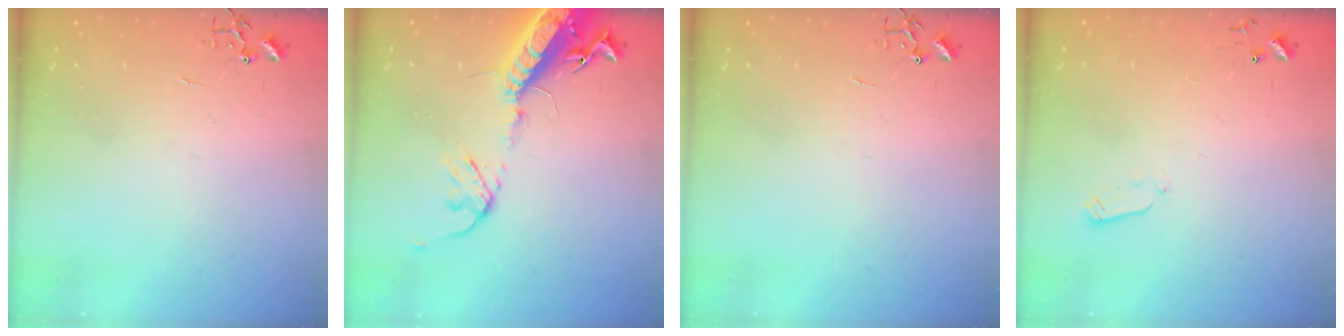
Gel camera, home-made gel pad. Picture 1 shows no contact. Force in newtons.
{"total": 17.1, "press": 16.6, "slide": 4.0}
{"total": 0.0}
{"total": 2.4, "press": 2.3, "slide": 0.4}